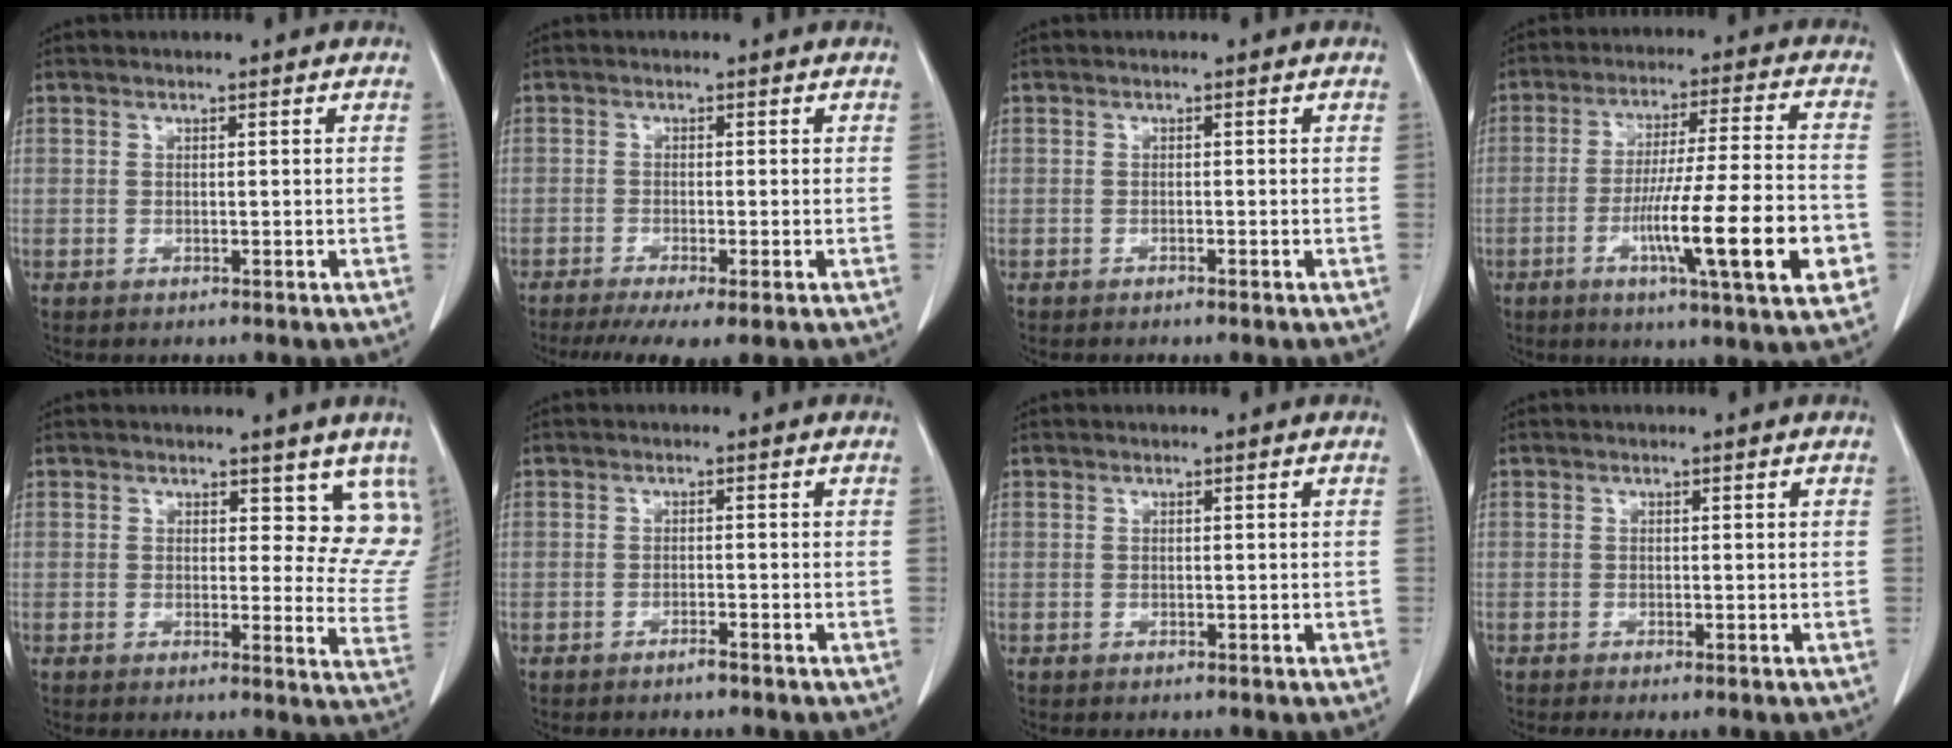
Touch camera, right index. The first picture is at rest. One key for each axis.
{"total": 6.5, "fx": -4.3, "fy": 0.7, "fz": 4.7, "tx": -0.074, "ty": -0.015, "tz": -0.071}
{"total": 0.7, "fx": -0.6, "fy": -0.1, "fz": 0.4, "tx": -0.011, "ty": 0.000, "tz": -0.007}
{"total": 17.3, "fx": -5.6, "fy": 0.5, "fz": 16.3, "tx": -0.239, "ty": -0.010, "tz": -0.084}
{"total": 9.4, "fx": 7.5, "fy": 4.5, "fz": 3.3, "tx": -0.001, "ty": -0.027, "tz": 0.063}
{"total": 1.2, "fx": -1.0, "fy": -0.1, "fz": 0.6, "tx": -0.015, "ty": 0.000, "tz": -0.016}
{"total": 0.0}
{"total": 0.9, "fx": -0.5, "fy": 0.1, "fz": 0.8, "tx": -0.015, "ty": -0.004, "tz": -0.009}